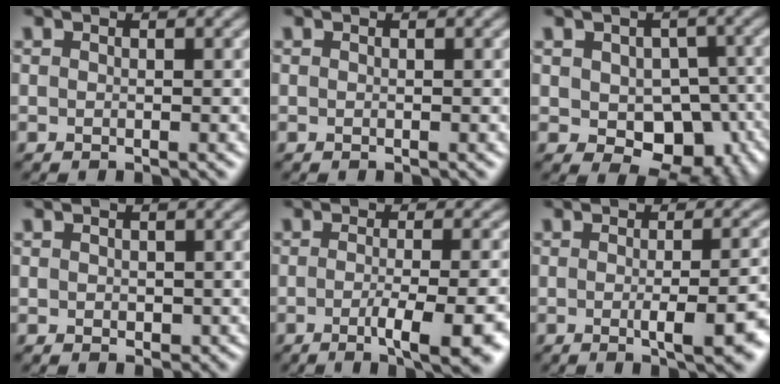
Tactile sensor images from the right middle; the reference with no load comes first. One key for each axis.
{"total": 0.0}
{"total": 7.6, "fx": -2.0, "fy": 5.2, "fz": 5.2, "tx": -0.076, "ty": -0.014, "tz": -0.023}
{"total": 0.8, "fx": 0.0, "fy": 0.7, "fz": 0.4, "tx": -0.005, "ty": -0.001, "tz": 0.005}
{"total": 7.4, "fx": -3.0, "fy": 1.9, "fz": 6.5, "tx": -0.081, "ty": -0.009, "tz": -0.042}
{"total": 7.3, "fx": -1.7, "fy": 2.3, "fz": 6.7, "tx": -0.069, "ty": -0.007, "tz": -0.016}